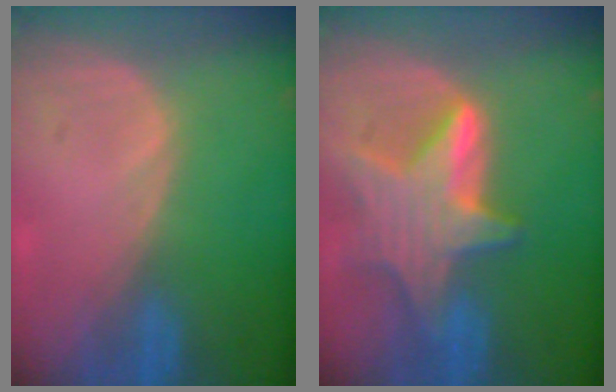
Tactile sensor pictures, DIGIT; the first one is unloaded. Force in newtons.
{"total": 8.6, "press": 8.6, "slide": 0.5}